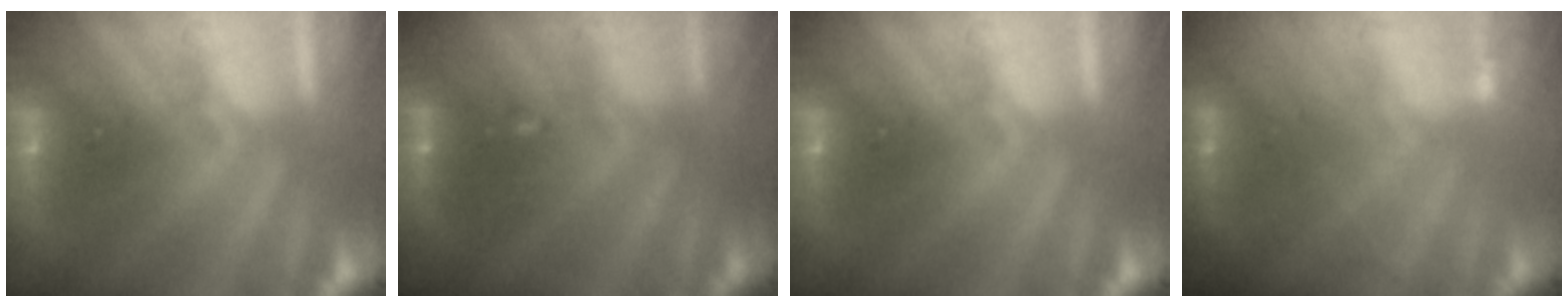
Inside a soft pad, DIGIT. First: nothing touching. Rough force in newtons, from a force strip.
{"total": 1.9}
{"total": 0.0}
{"total": 2.0}